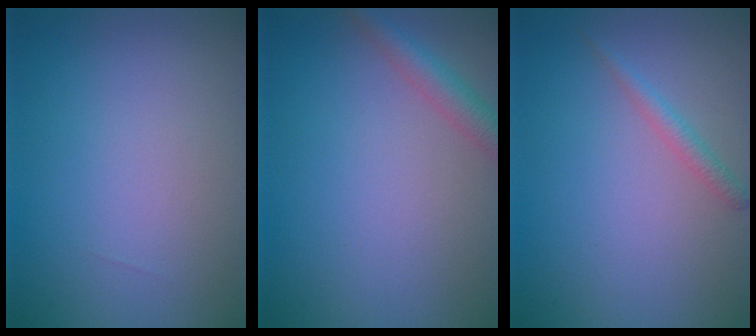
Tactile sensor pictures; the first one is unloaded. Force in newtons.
{"total": 2.3, "press": 2.3, "slide": 0.1}
{"total": 1.4, "press": 1.4, "slide": 0.1}